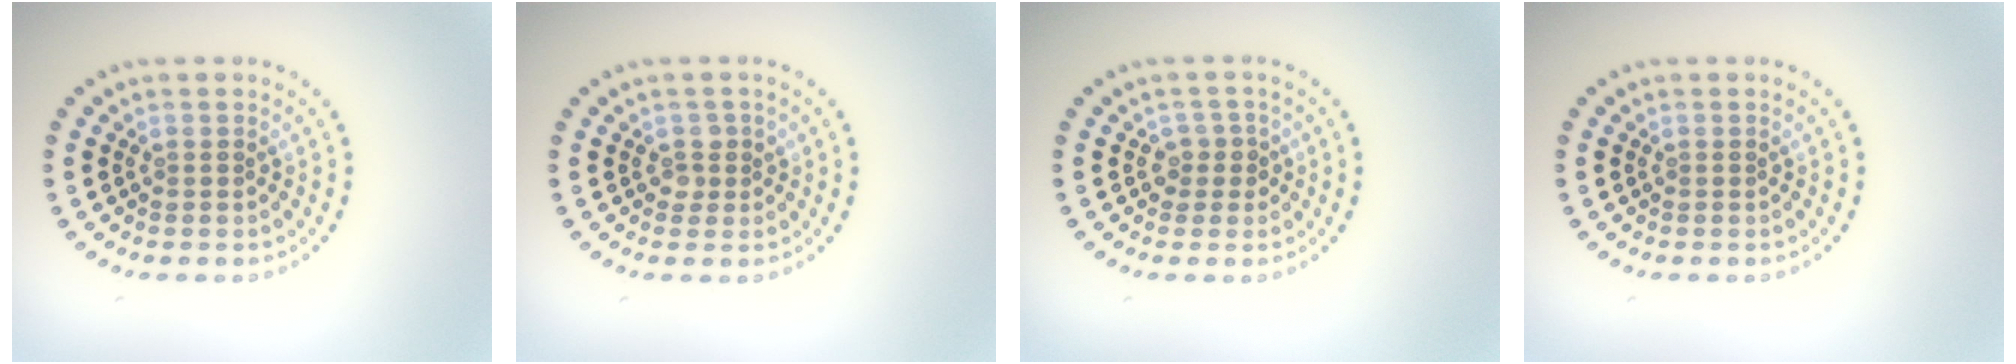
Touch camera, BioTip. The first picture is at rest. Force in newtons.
{"total": 1.2, "press": 1.1, "slide": 0.5}
{"total": 1.6, "press": 1.3, "slide": 1.0}
{"total": 0.0}